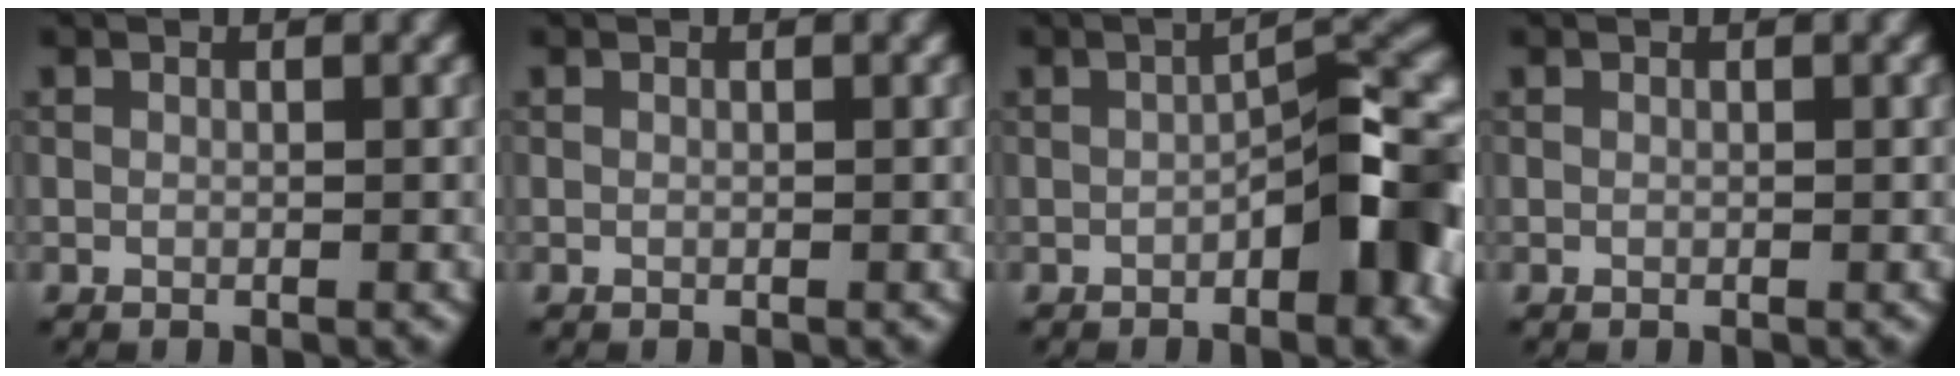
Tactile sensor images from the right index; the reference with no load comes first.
{"total": 0.0}
{"total": 7.6, "force": [-2.1, 2.4, 6.9], "torque": [-0.083, 0.019, -0.038]}
{"total": 0.0}